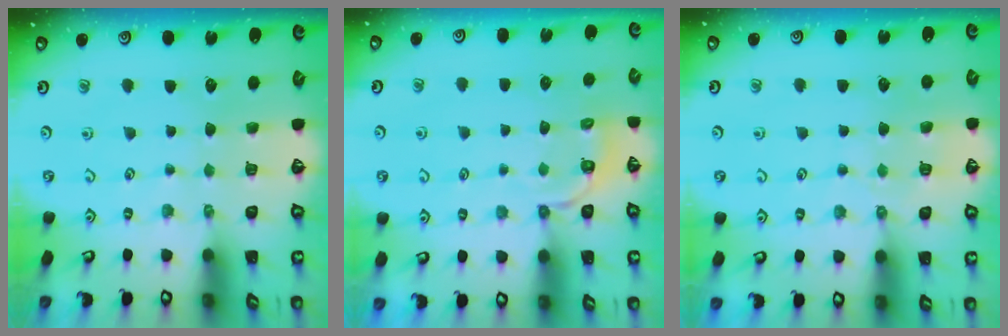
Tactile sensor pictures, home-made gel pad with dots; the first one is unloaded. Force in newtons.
{"total": 3.3, "press": 2.8, "slide": 1.7}
{"total": 4.6, "press": 4.6, "slide": 0.6}